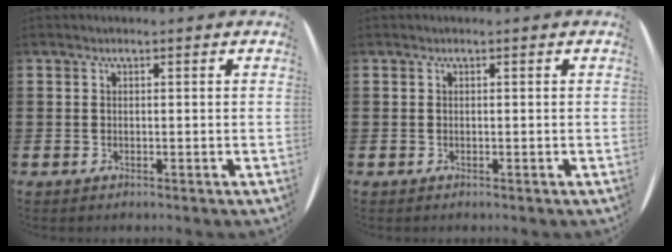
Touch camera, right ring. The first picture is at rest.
{"total": 0.0}